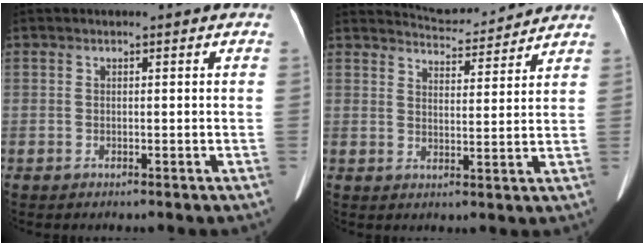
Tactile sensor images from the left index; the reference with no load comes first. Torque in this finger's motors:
{"motor_torque": [-0.71, -1.21, -0.08, -0.02]}